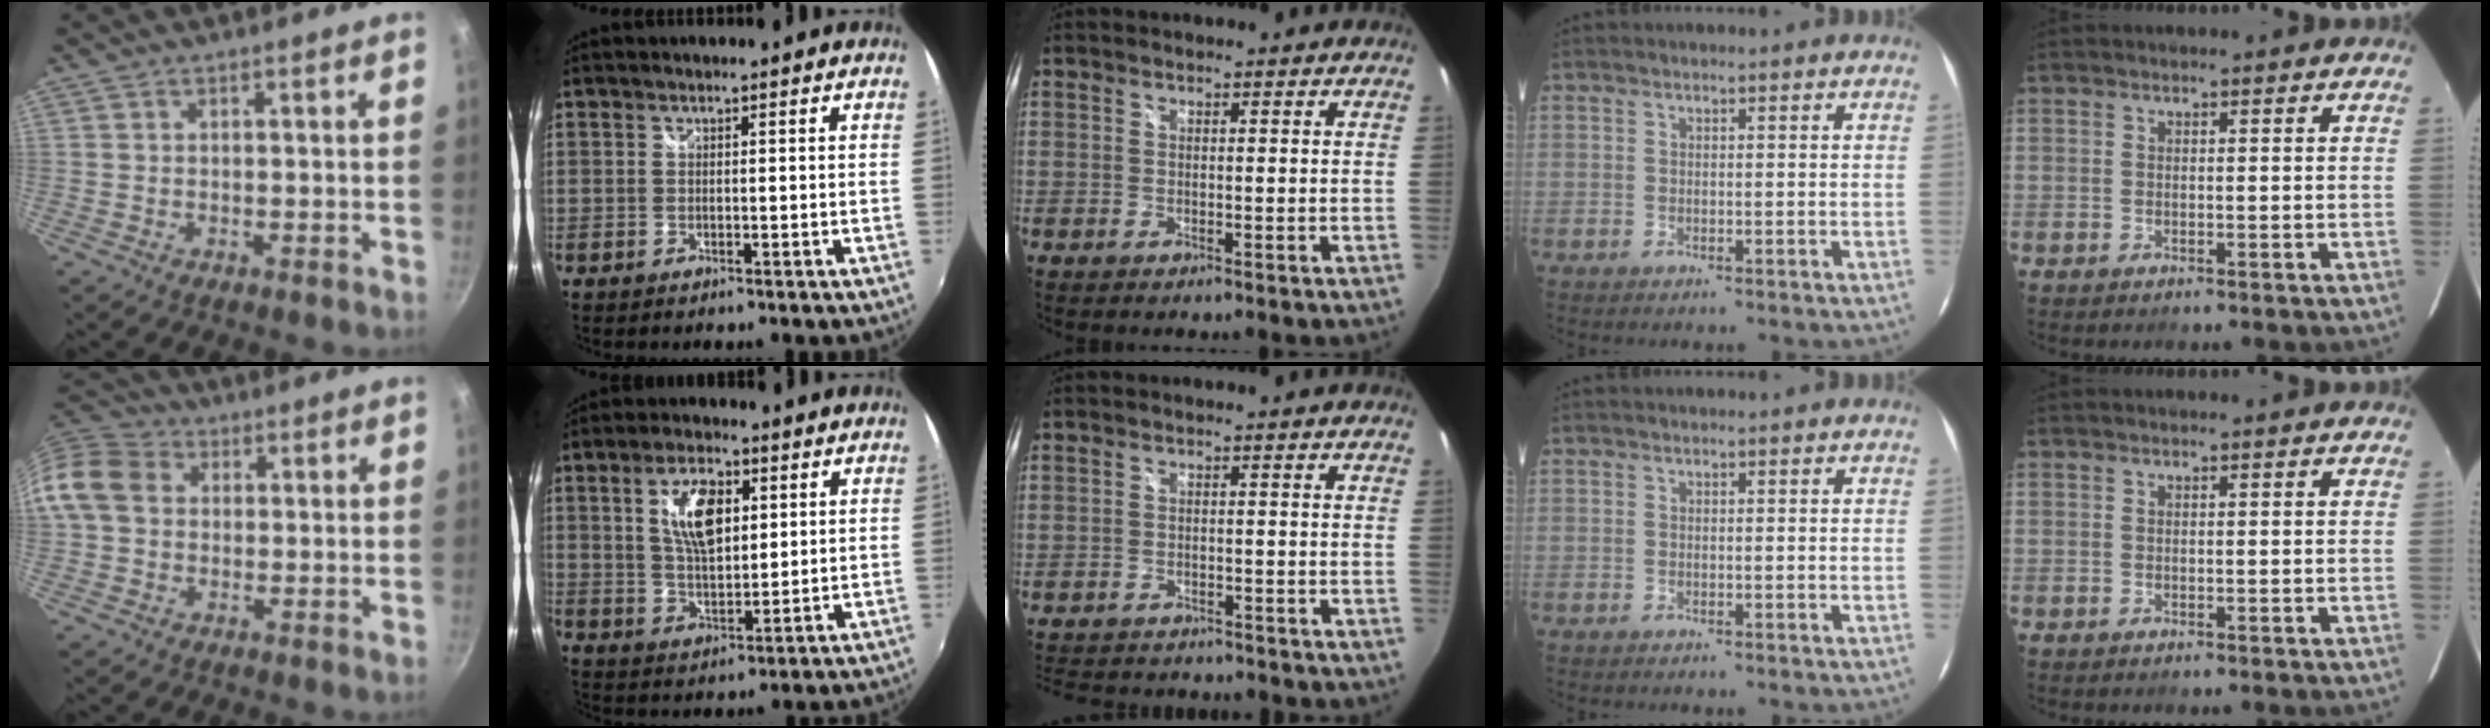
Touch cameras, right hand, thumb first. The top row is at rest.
{"thumb": {"total": 11.7, "force": [1.0, 9.6, 6.5], "torque": [-0.109, 0.027, -0.001]}, "index": {"total": 9.5, "force": [3.1, 4.4, 7.9], "torque": [-0.148, 0.009, 0.058]}, "middle": {"total": 10.8, "force": [-9.5, 3.4, 3.7], "torque": [-0.090, -0.013, -0.139]}}